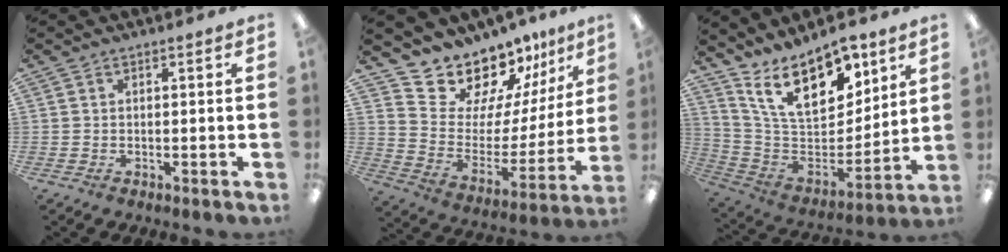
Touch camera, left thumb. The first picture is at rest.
{"total": 16.2, "force": [15.1, 5.4, 1.8], "torque": [-0.051, -0.150, 0.273]}
{"total": 19.2, "force": [12.3, 9.8, 10.9], "torque": [-0.188, -0.071, 0.221]}